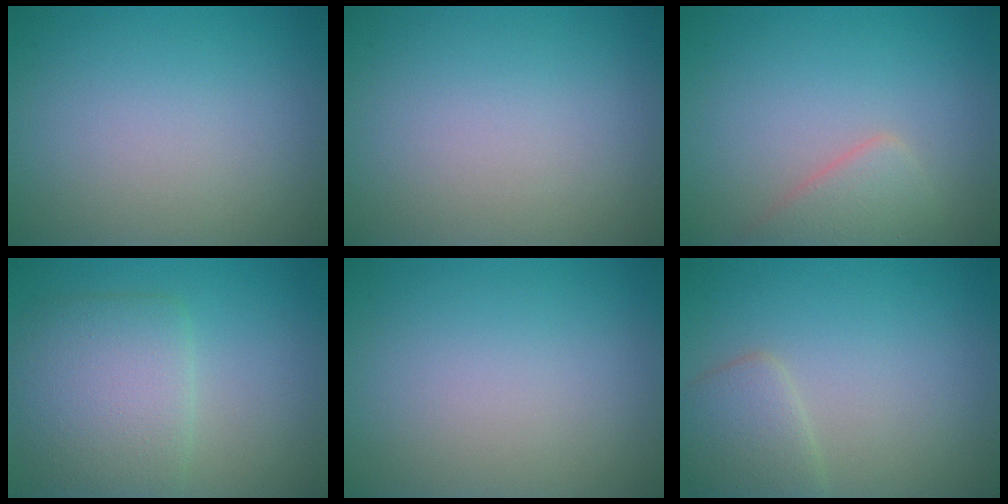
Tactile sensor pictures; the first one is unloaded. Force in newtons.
{"total": 0.0}
{"total": 2.6, "press": 2.6, "slide": 0.0}
{"total": 5.7, "press": 5.7, "slide": 0.1}
{"total": 0.0}
{"total": 2.6, "press": 2.6, "slide": 0.1}